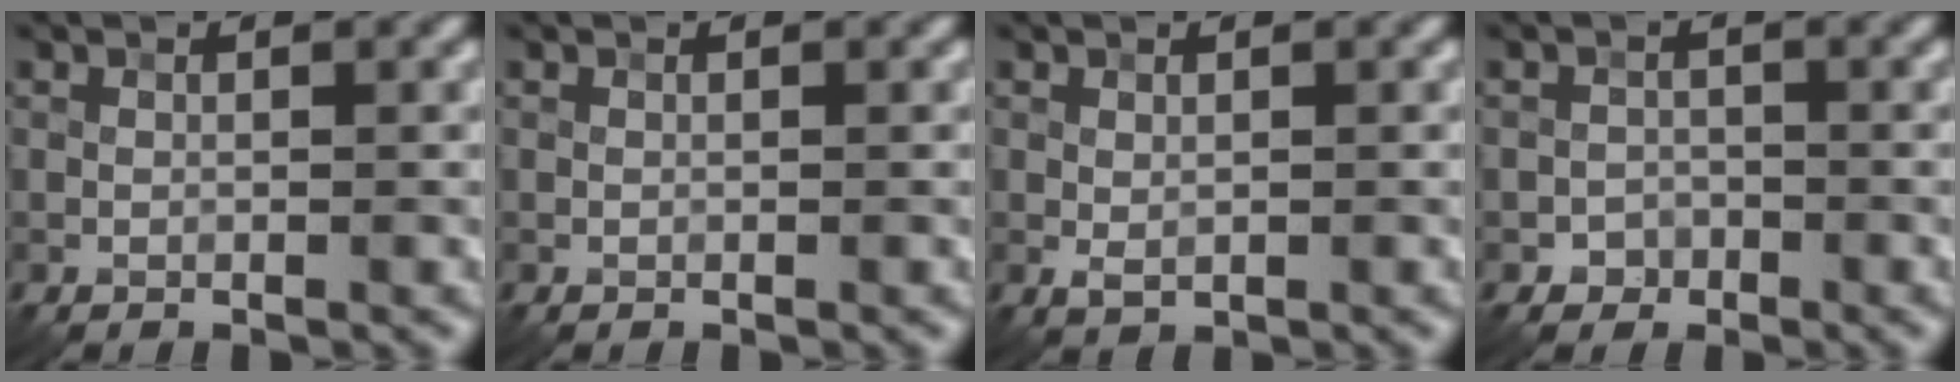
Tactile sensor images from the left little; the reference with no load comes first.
{"total": 0.0}
{"total": 1.0, "force": [0.0, 0.7, 0.7], "torque": [-0.015, -0.003, 0.003]}
{"total": 1.4, "force": [-0.8, 1.1, 0.0], "torque": [0.010, 0.006, -0.015]}